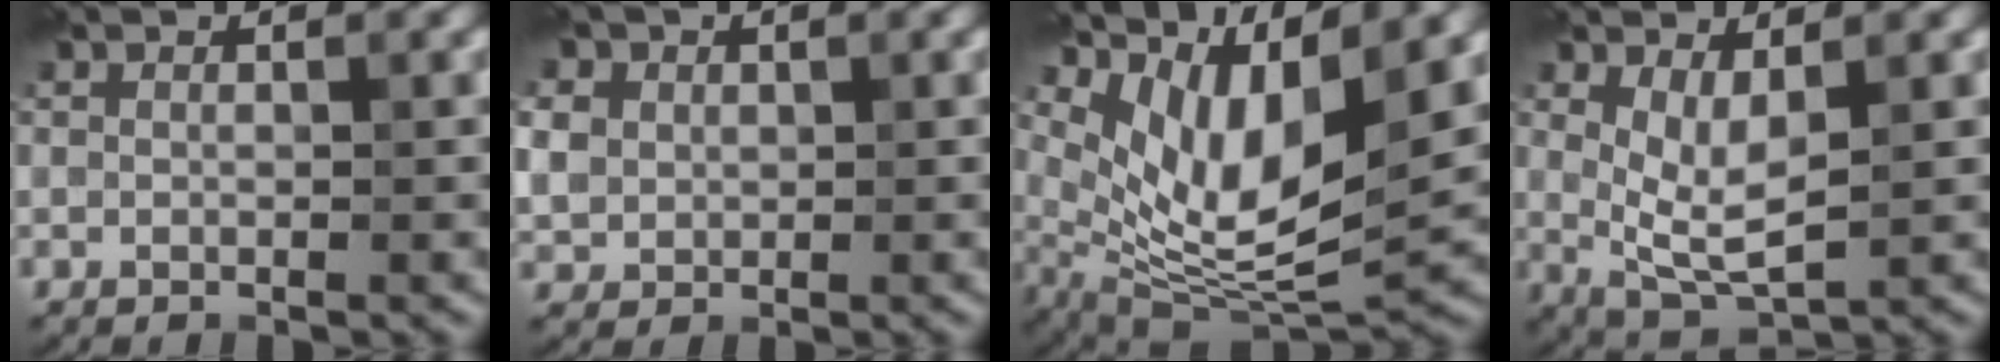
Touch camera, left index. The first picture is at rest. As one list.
[{"total": 4.1, "force": [1.3, 3.4, 1.8], "torque": [-0.068, 0.018, 0.025]}, {"total": 10.1, "force": [4.0, 4.0, 8.4], "torque": [-0.163, -0.013, 0.081]}, {"total": 4.3, "force": [0.8, 1.7, 3.9], "torque": [-0.084, -0.013, 0.021]}]